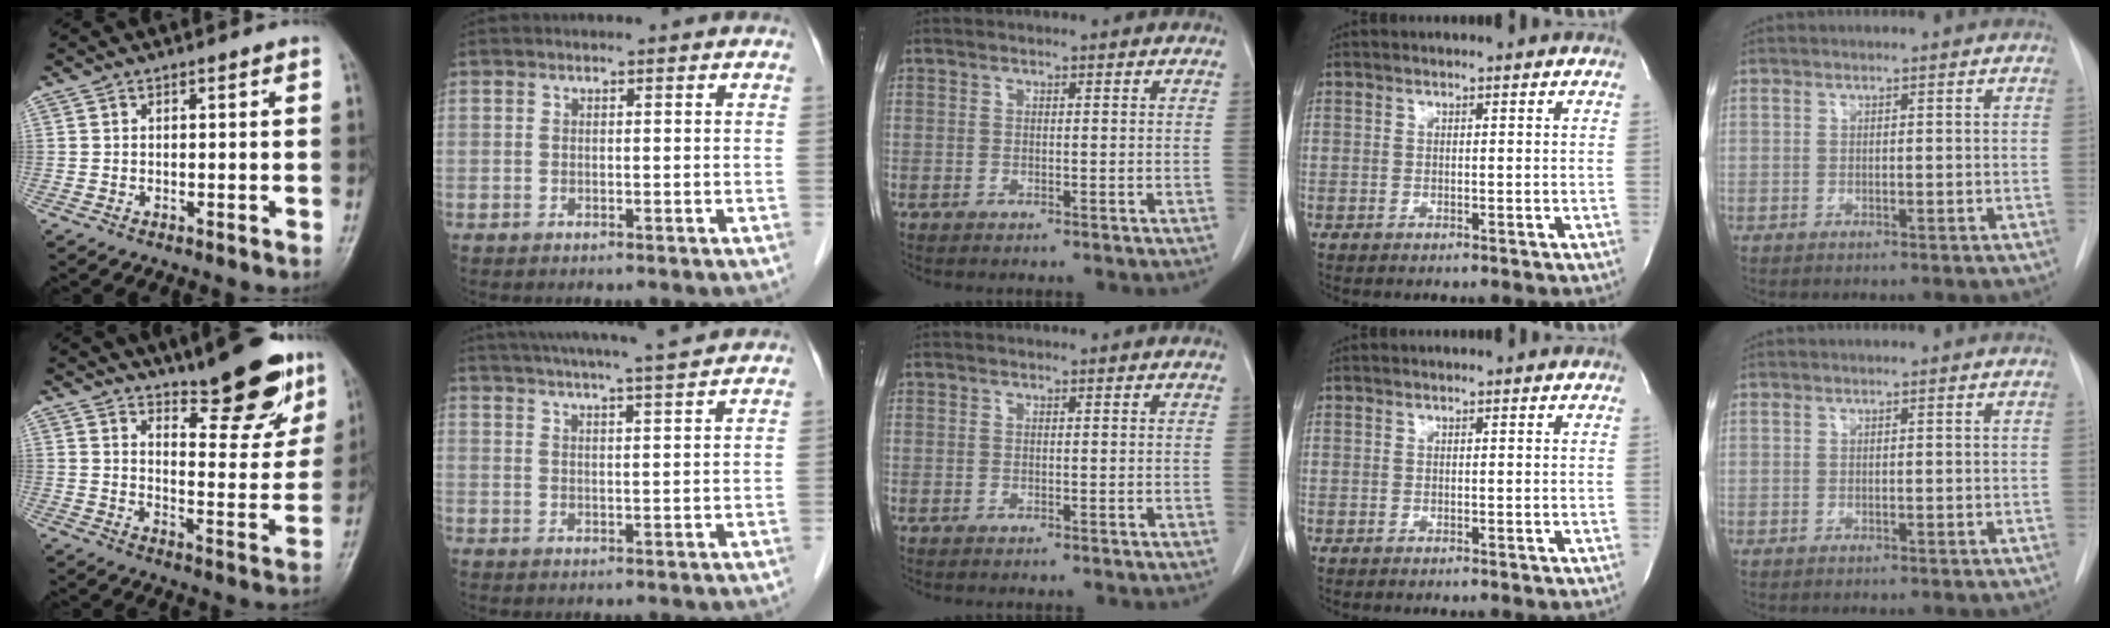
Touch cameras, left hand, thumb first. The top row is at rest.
{"thumb": {"total": 15.6, "force": [11.3, 4.9, 9.6], "torque": [-0.088, -0.072, 0.164]}, "index": {"total": 13.9, "force": [12.5, -0.3, 6.1], "torque": [-0.106, 0.017, 0.173]}}